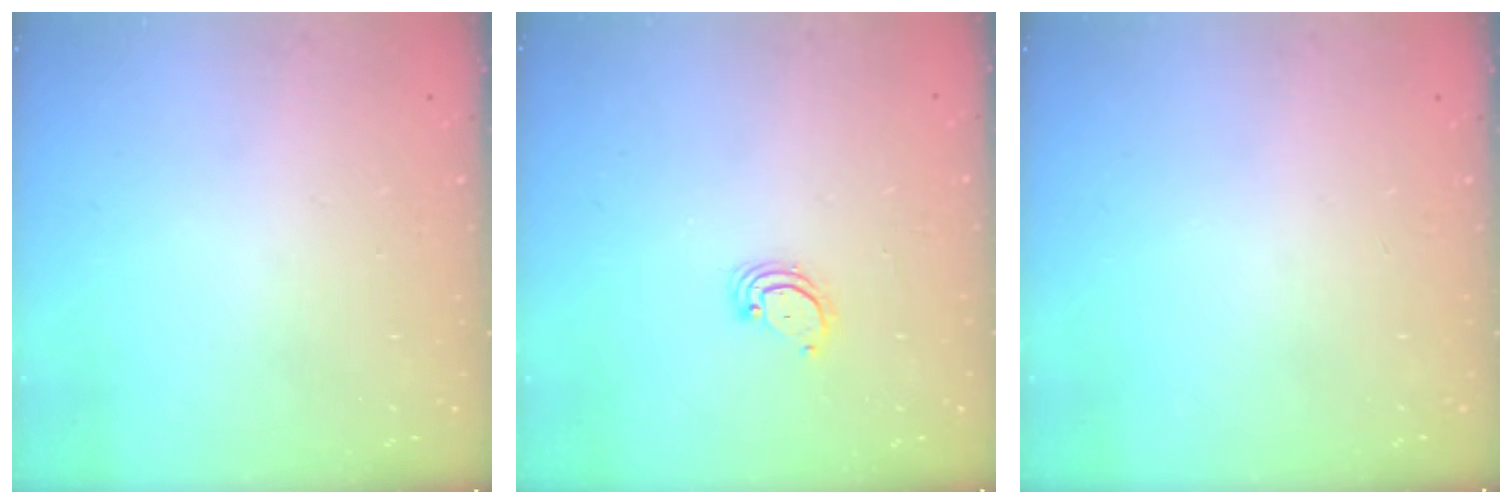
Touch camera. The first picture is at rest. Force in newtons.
{"total": 2.8, "press": 2.8, "slide": 0.2}
{"total": 0.0}